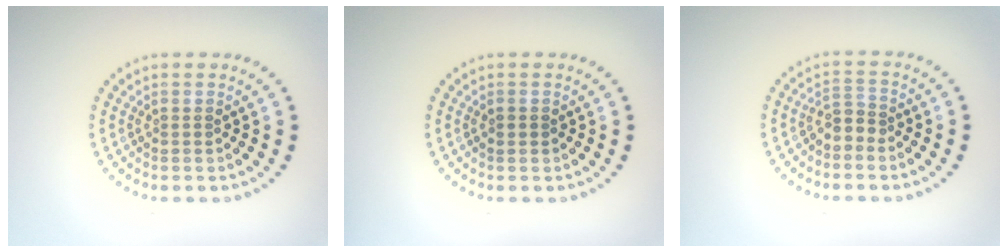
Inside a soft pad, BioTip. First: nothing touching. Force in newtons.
{"total": 0.9, "press": 0.9, "slide": 0.1}
{"total": 1.8, "press": 1.4, "slide": 1.0}